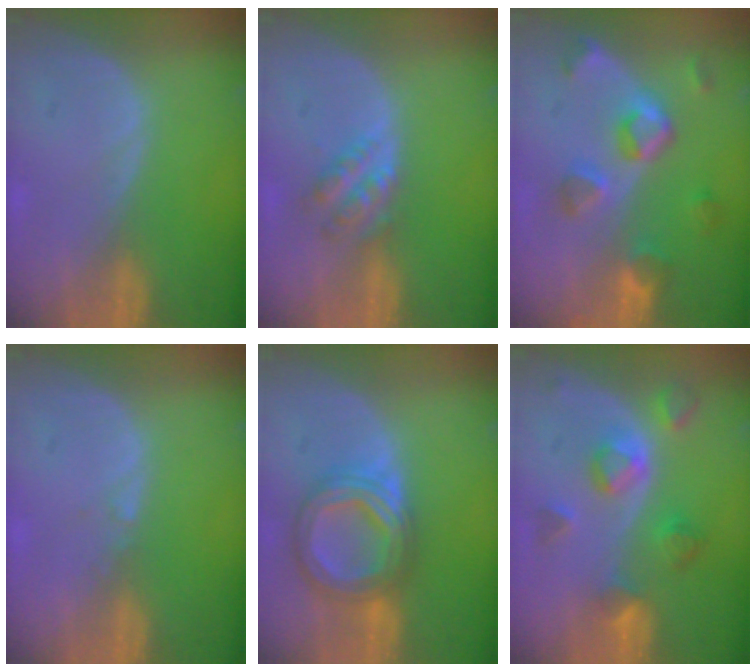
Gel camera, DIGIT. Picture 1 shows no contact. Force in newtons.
{"total": 4.7, "press": 4.1, "slide": 2.2}
{"total": 7.6, "press": 7.2, "slide": 2.5}
{"total": 0.6, "press": 0.5, "slide": 0.4}
{"total": 8.7, "press": 8.6, "slide": 0.8}
{"total": 7.7, "press": 6.9, "slide": 3.5}